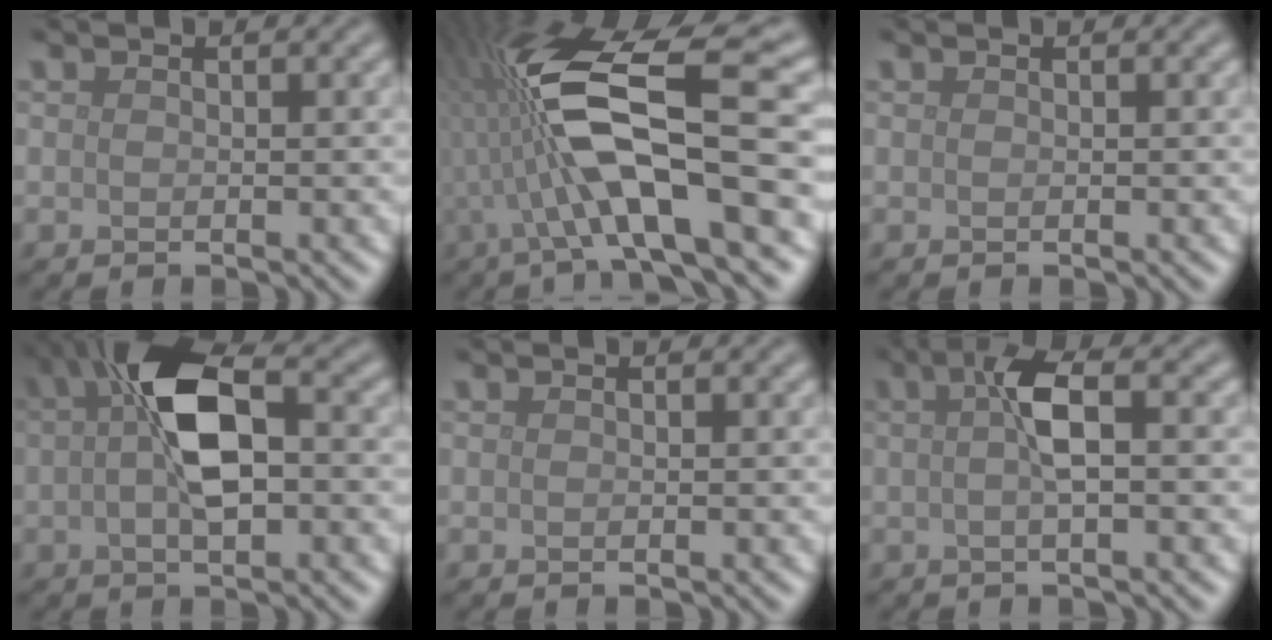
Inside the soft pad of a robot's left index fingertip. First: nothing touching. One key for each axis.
{"total": 12.2, "fx": -1.1, "fy": 3.4, "fz": 11.6, "tx": -0.218, "ty": 0.020, "tz": -0.030}
{"total": 0.0}
{"total": 8.0, "fx": 0.7, "fy": 3.5, "fz": 7.1, "tx": -0.126, "ty": 0.019, "tz": 0.001}
{"total": 0.0}
{"total": 3.3, "fx": 0.3, "fy": 0.7, "fz": 3.2, "tx": -0.060, "ty": 0.007, "tz": 0.000}